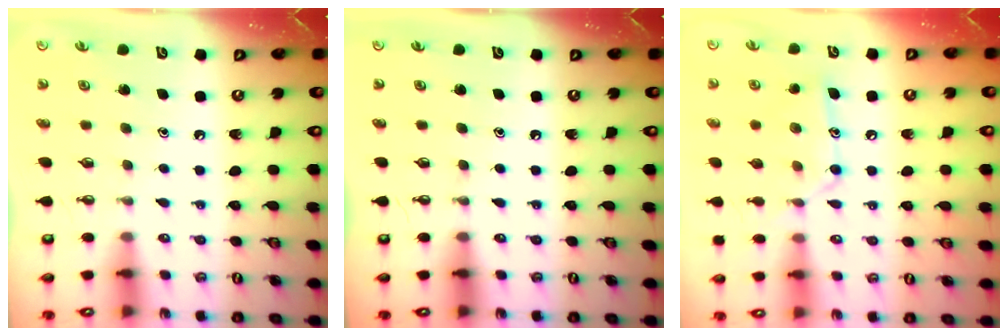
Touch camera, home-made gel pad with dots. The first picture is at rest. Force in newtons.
{"total": 0.0}
{"total": 12.8, "press": 12.7, "slide": 0.7}